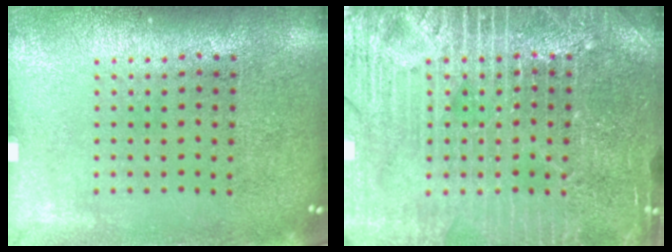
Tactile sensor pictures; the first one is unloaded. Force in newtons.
{"total": 4.0, "press": 4.0, "slide": 0.6}